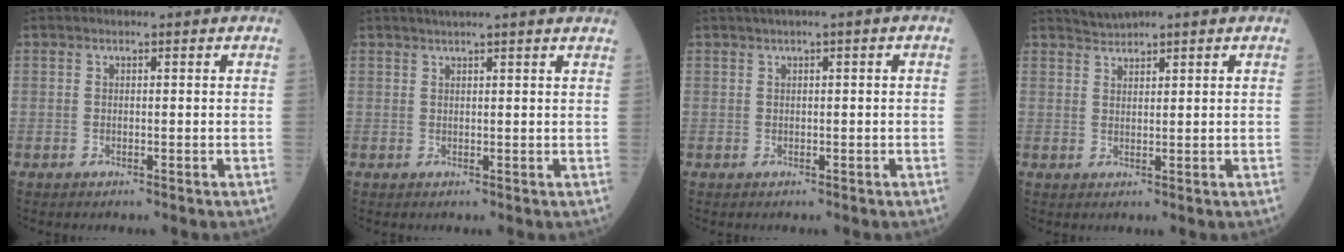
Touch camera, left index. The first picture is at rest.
{"total": 6.4, "force": [5.5, -0.7, 3.2], "torque": [-0.042, 0.027, 0.062]}
{"total": 1.6, "force": [0.5, 0.0, 1.6], "torque": [-0.028, 0.008, 0.010]}
{"total": 2.0, "force": [1.9, -0.2, 0.4], "torque": [-0.012, 0.018, 0.041]}